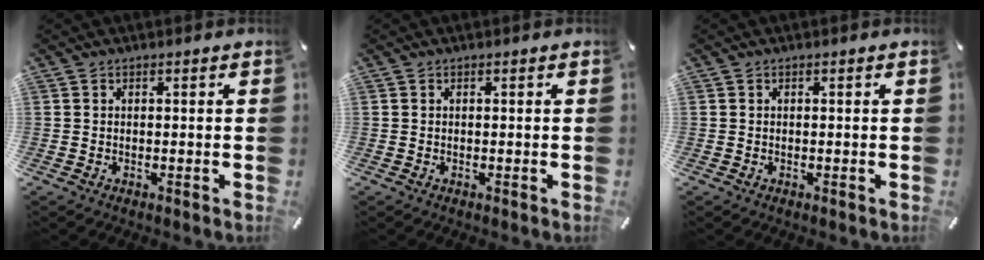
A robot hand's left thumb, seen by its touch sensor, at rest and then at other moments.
{"total": 0.0}
{"total": 0.0}